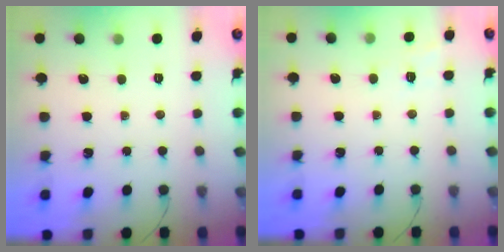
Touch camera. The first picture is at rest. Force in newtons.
{"total": 6.4, "press": 6.0, "slide": 2.1}